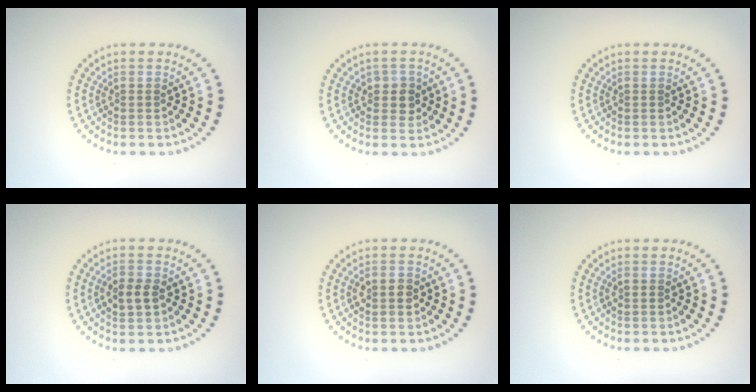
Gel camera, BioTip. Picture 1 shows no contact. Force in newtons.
{"total": 2.0, "press": 1.8, "slide": 0.7}
{"total": 0.0}
{"total": 2.4, "press": 2.4, "slide": 0.1}
{"total": 1.5, "press": 1.5, "slide": 0.1}
{"total": 0.8, "press": 0.8, "slide": 0.1}